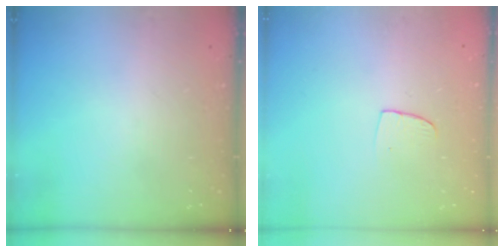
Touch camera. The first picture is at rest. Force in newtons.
{"total": 5.5, "press": 5.5, "slide": 0.4}